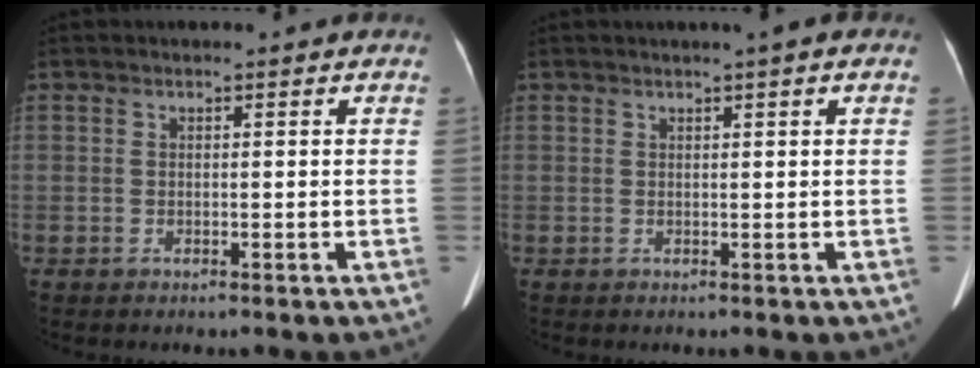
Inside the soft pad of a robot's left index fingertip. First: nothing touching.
{"total": 1.9, "force": [1.1, -0.1, 1.6], "torque": [-0.028, 0.010, 0.015]}